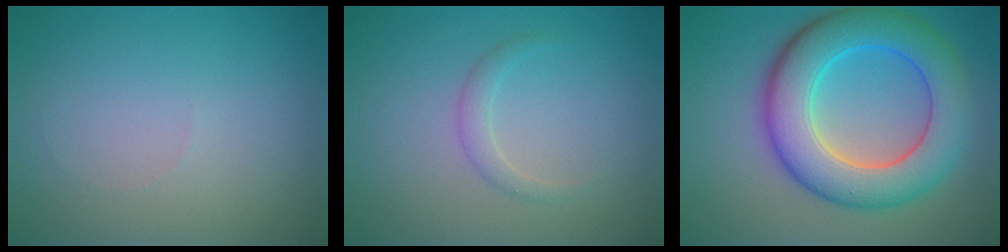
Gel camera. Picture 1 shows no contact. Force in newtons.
{"total": 1.2, "press": 1.2, "slide": 0.0}
{"total": 9.3, "press": 9.3, "slide": 0.1}